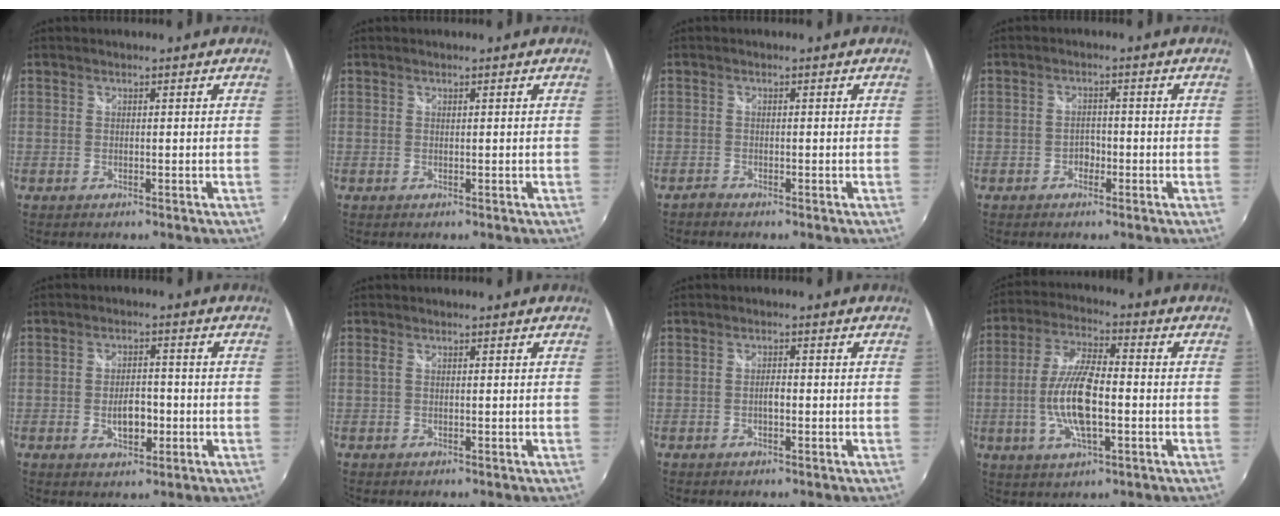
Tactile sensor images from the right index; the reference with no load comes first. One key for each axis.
{"total": 0.0}
{"total": 0.9, "fx": -0.9, "fy": 0.1, "fz": 0.0, "tx": -0.002, "ty": -0.004, "tz": -0.021}
{"total": 2.0, "fx": -1.1, "fy": 1.5, "fz": 0.8, "tx": -0.017, "ty": 0.004, "tz": -0.019}
{"total": 5.0, "fx": -1.3, "fy": 2.8, "fz": 4.0, "tx": -0.075, "ty": -0.002, "tz": -0.018}
{"total": 0.8, "fx": 0.2, "fy": 0.2, "fz": 0.7, "tx": -0.018, "ty": 0.001, "tz": 0.000}
{"total": 1.3, "fx": -0.5, "fy": 0.5, "fz": 1.1, "tx": -0.022, "ty": 0.001, "tz": -0.009}
{"total": 11.9, "fx": -2.3, "fy": 3.6, "fz": 11.1, "tx": -0.229, "ty": 0.001, "tz": -0.045}